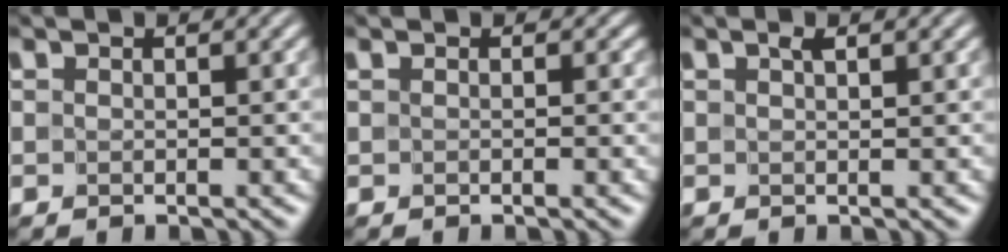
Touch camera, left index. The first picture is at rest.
{"total": 0.7, "force": [0.3, 0.6, 0.3], "torque": [0.002, 0.001, -0.003]}
{"total": 0.9, "force": [0.7, 0.3, 0.6], "torque": [-0.008, -0.001, 0.011]}